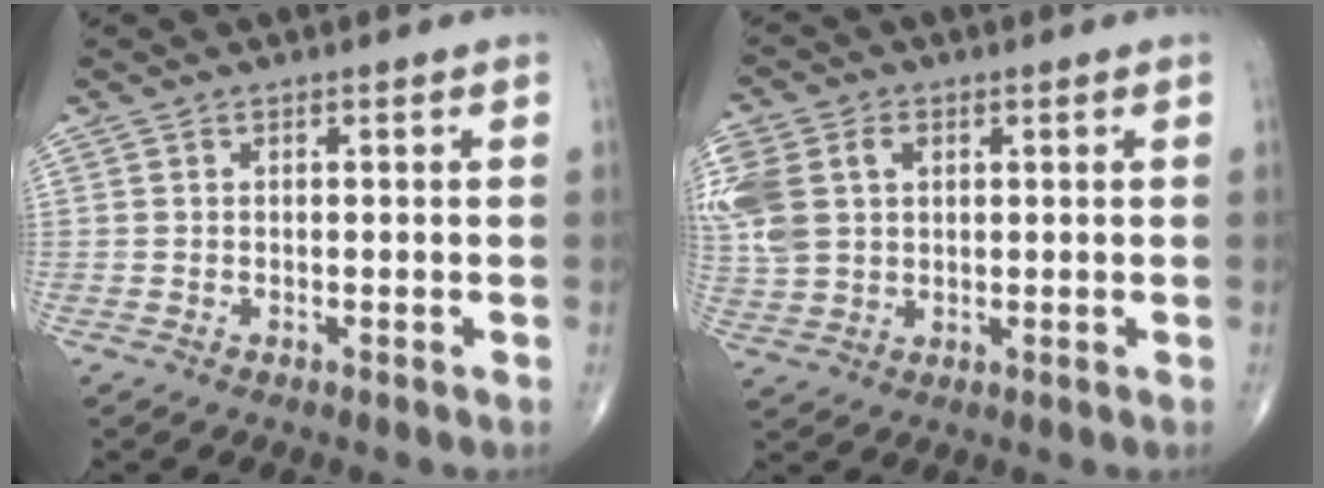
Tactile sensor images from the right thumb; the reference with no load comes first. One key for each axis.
{"total": 14.6, "fx": 3.6, "fy": 11.1, "fz": 8.7, "tx": -0.229, "ty": 0.022, "tz": 0.077}